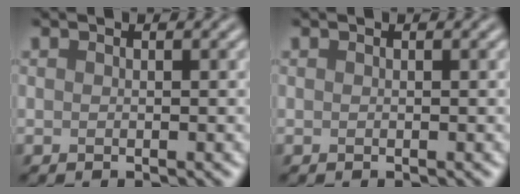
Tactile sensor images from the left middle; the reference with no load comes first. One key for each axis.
{"total": 0.0}